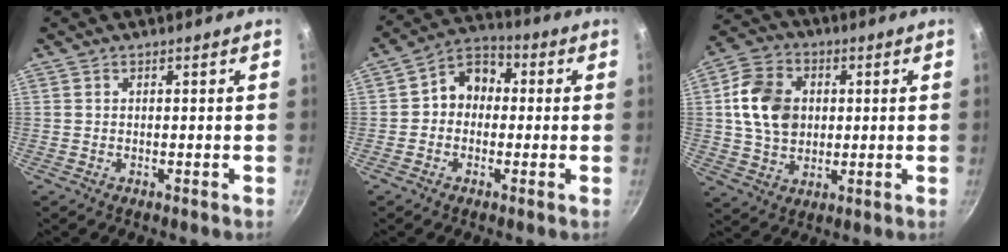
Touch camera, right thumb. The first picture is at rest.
{"total": 7.8, "force": [0.1, 6.5, 4.3], "torque": [-0.028, 0.025, -0.019]}
{"total": 12.6, "force": [1.8, 9.8, 7.7], "torque": [-0.117, 0.005, 0.026]}